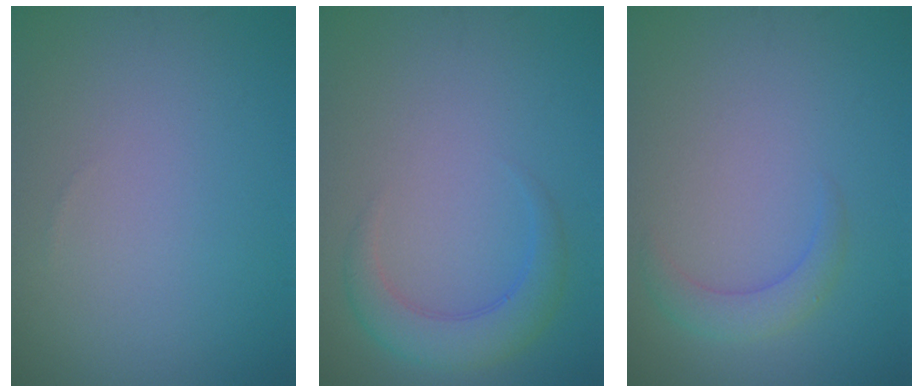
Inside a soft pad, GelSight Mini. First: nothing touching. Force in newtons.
{"total": 3.3, "press": 3.3, "slide": 0.2}
{"total": 2.0, "press": 2.0, "slide": 0.1}